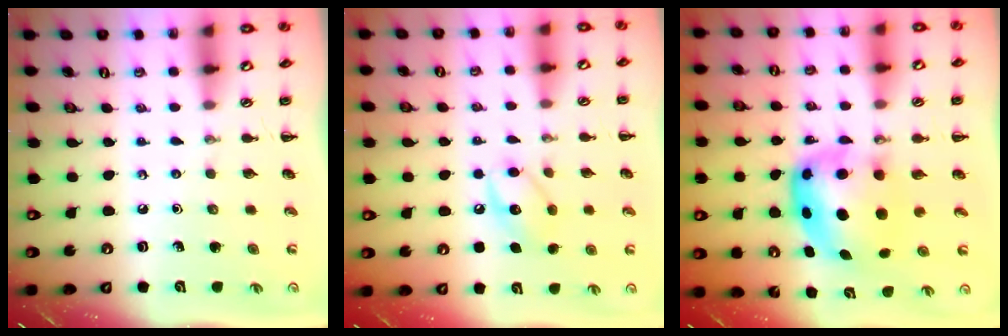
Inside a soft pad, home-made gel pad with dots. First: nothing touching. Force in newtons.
{"total": 9.7, "press": 9.7, "slide": 0.7}
{"total": 8.1, "press": 7.8, "slide": 1.9}